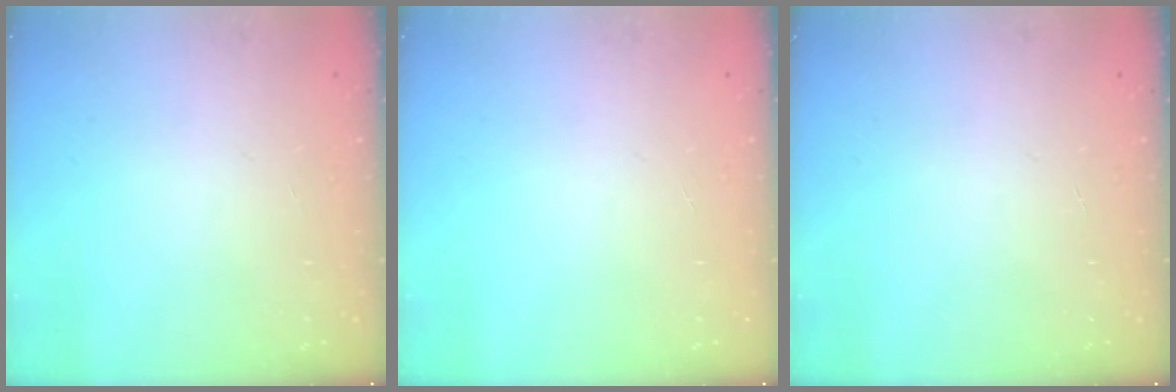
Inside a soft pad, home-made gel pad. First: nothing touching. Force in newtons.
{"total": 0.0}
{"total": 0.0}